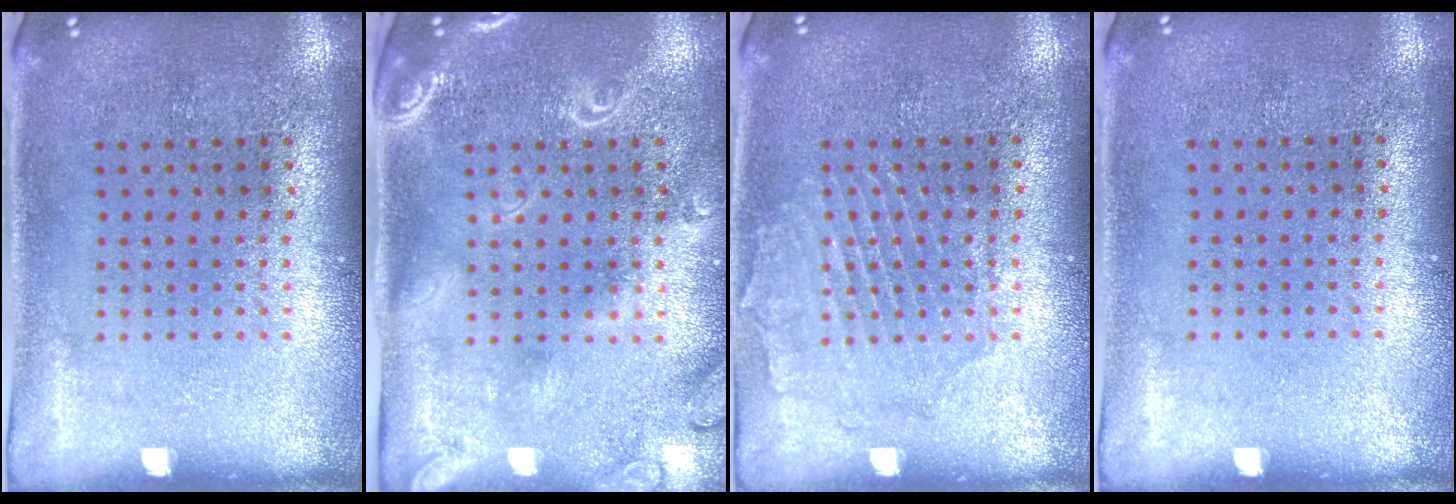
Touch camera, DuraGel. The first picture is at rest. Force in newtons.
{"total": 2.3, "press": 1.9, "slide": 1.2}
{"total": 1.5, "press": 1.5, "slide": 0.1}
{"total": 0.0}